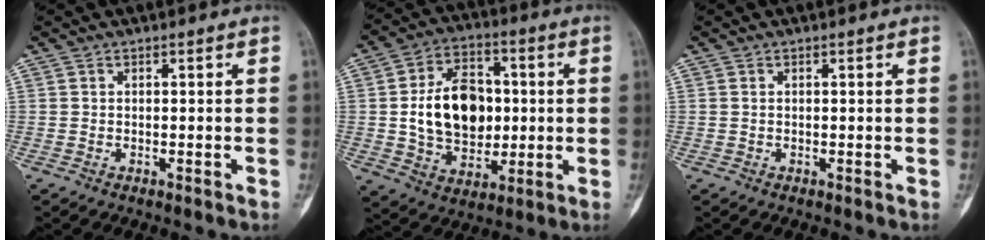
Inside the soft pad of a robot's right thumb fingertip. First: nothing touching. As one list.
[{"total": 16.2, "force": [0.8, 11.3, 11.6], "torque": [-0.156, 0.009, 0.019]}, {"total": 0.0}]